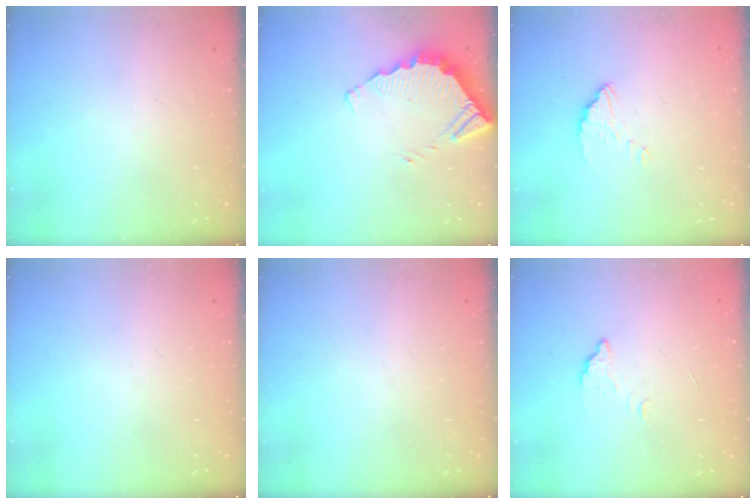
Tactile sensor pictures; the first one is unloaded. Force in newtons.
{"total": 3.7, "press": 3.7, "slide": 0.2}
{"total": 2.8, "press": 2.8, "slide": 0.1}
{"total": 0.0}
{"total": 0.0}
{"total": 2.8, "press": 2.8, "slide": 0.2}